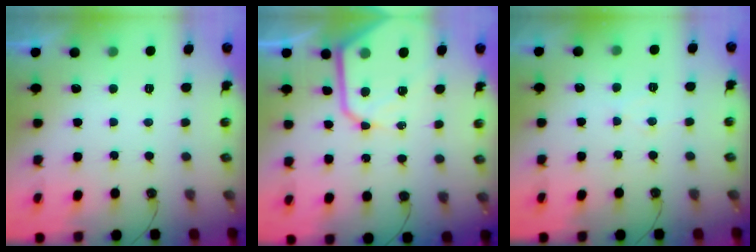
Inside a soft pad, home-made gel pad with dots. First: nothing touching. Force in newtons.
{"total": 14.0, "press": 14.0, "slide": 1.2}
{"total": 5.4, "press": 5.3, "slide": 0.8}